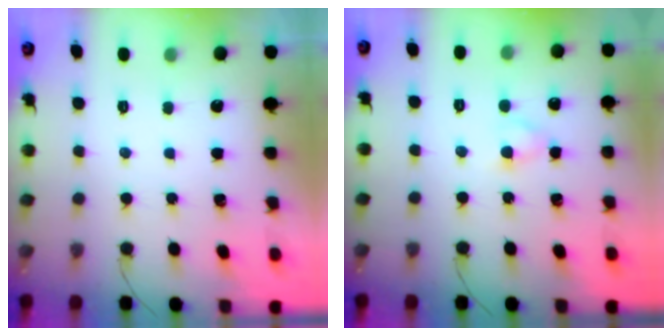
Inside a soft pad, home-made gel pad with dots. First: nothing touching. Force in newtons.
{"total": 2.9, "press": 2.8, "slide": 0.8}